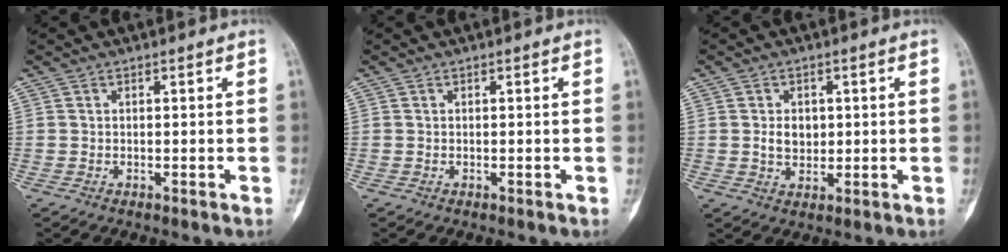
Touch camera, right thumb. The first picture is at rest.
{"total": 0.0}
{"total": 4.1, "force": [0.5, 3.1, 2.6], "torque": [-0.029, -0.003, 0.012]}